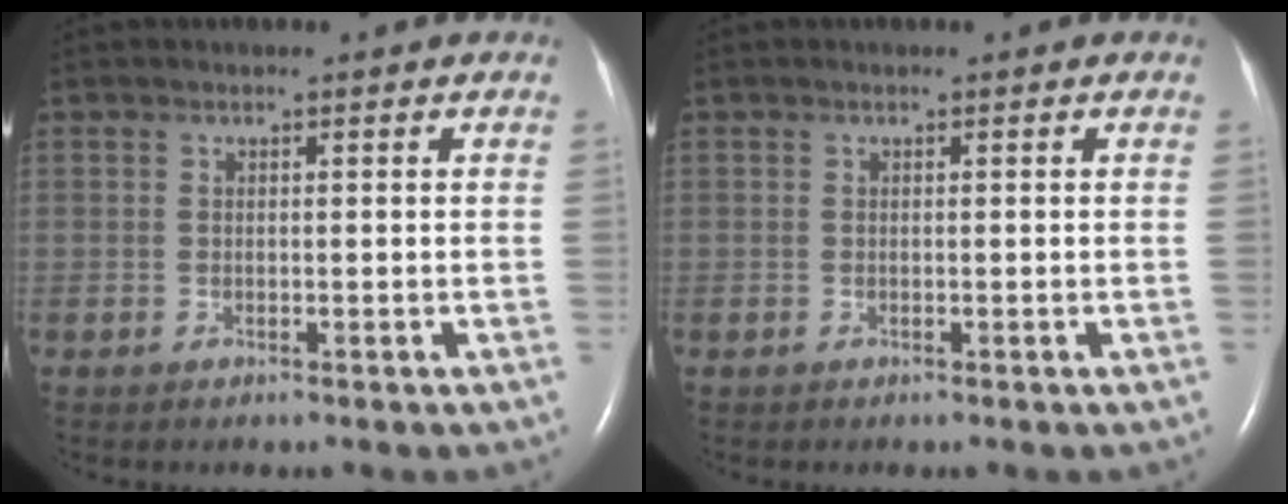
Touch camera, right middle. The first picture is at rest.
{"total": 0.0}